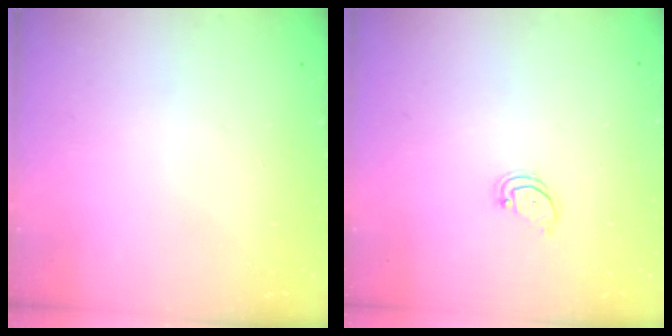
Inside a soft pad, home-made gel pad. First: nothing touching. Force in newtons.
{"total": 2.6, "press": 2.6, "slide": 0.2}